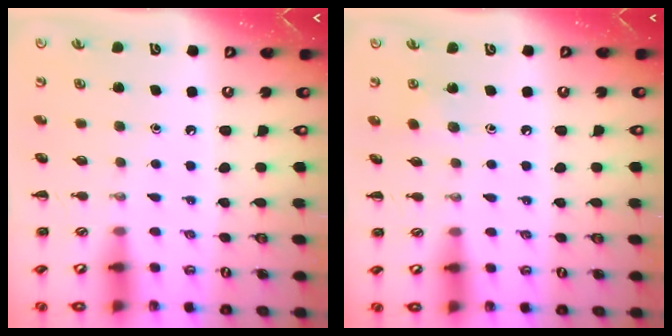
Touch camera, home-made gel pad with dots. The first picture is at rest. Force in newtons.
{"total": 6.2, "press": 6.0, "slide": 1.5}